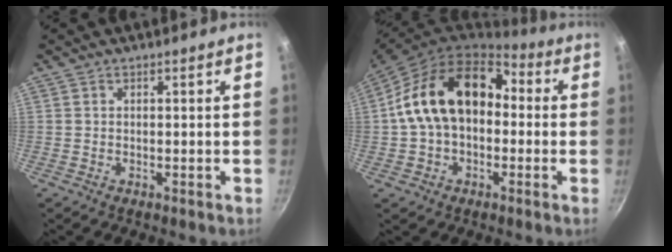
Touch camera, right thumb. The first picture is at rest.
{"total": 17.7, "force": [0.8, 12.4, 12.6], "torque": [-0.188, 0.052, 0.003]}